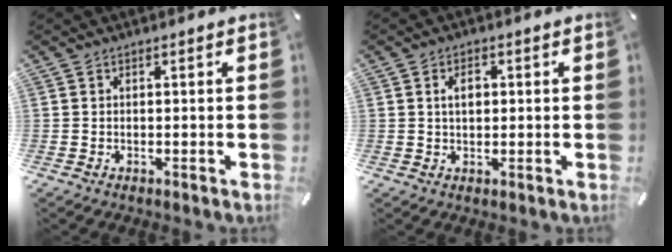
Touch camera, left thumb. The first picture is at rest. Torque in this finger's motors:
{"motor_torque": [0.54, 0.48, 0.45, -0.52, 0.07]}